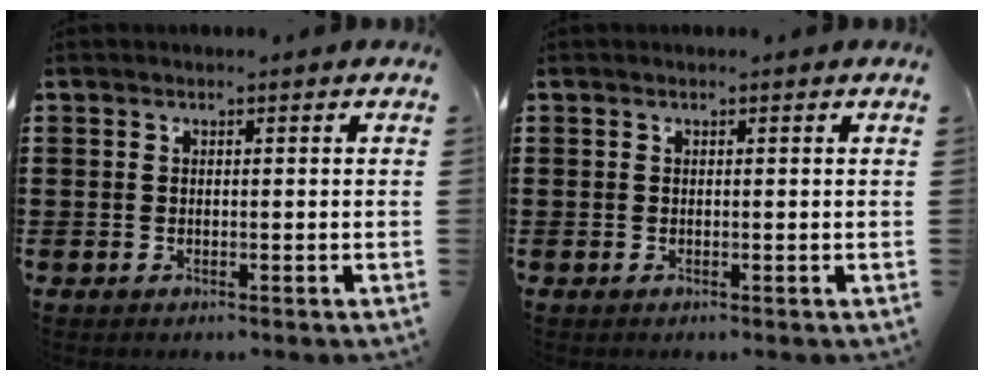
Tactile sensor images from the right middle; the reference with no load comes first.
{"total": 0.0}